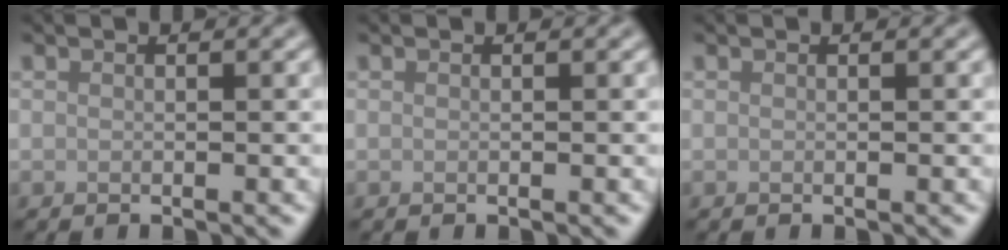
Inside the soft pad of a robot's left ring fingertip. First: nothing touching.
{"total": 0.0}
{"total": 0.0}